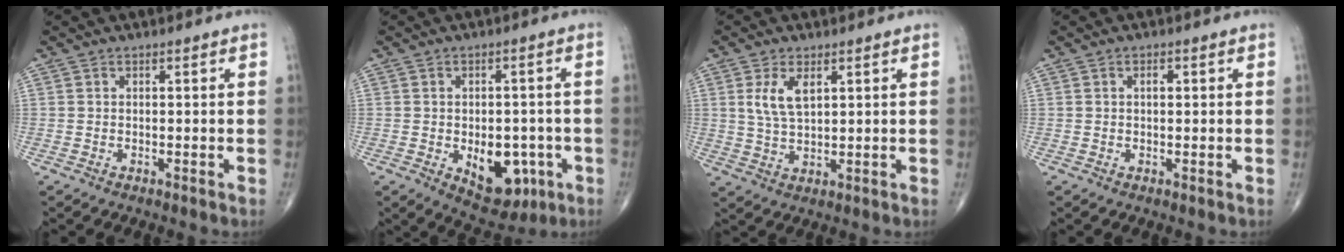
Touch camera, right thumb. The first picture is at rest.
{"total": 10.7, "force": [-3.3, 6.6, 7.7], "torque": [-0.069, 0.012, -0.031]}
{"total": 5.8, "force": [2.1, 2.8, 4.7], "torque": [-0.090, -0.008, 0.048]}
{"total": 1.3, "force": [0.3, 0.6, 1.1], "torque": [-0.019, 0.001, 0.005]}